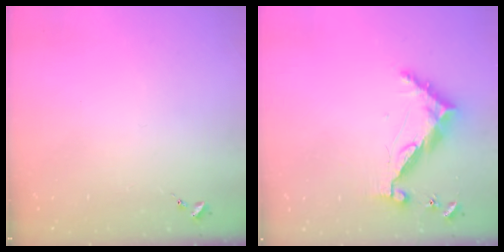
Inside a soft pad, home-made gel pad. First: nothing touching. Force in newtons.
{"total": 9.6, "press": 9.6, "slide": 0.8}